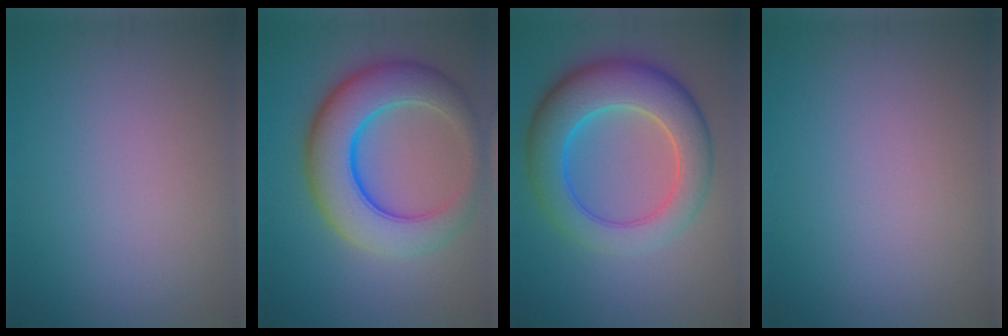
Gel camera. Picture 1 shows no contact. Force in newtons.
{"total": 8.9, "press": 8.9, "slide": 0.2}
{"total": 9.0, "press": 9.0, "slide": 0.4}
{"total": 0.0}